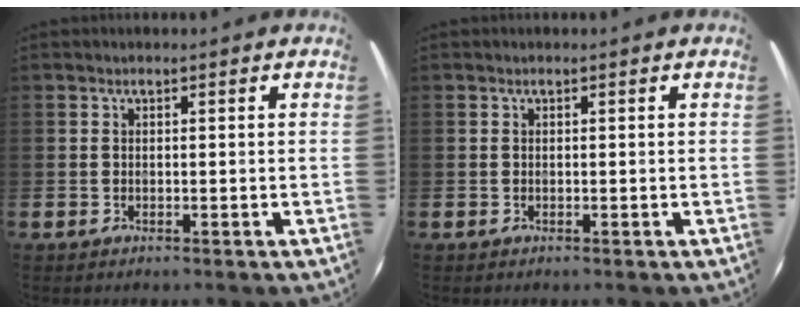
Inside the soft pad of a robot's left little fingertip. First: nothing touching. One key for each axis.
{"total": 0.0}